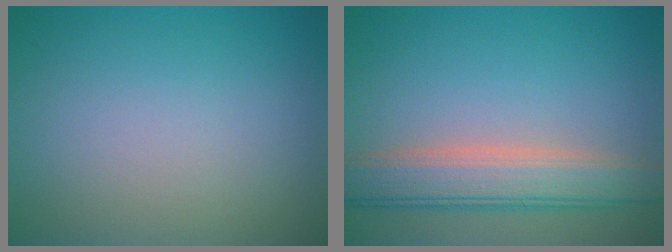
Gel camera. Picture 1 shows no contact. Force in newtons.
{"total": 5.4, "press": 5.4, "slide": 0.7}